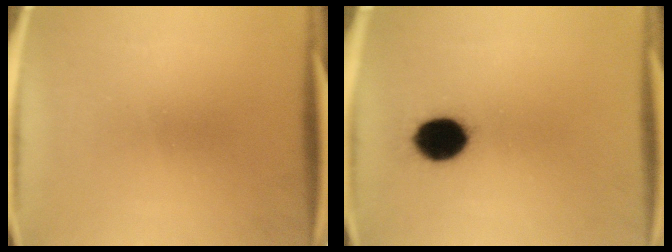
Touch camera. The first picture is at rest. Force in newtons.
{"total": 10.1}